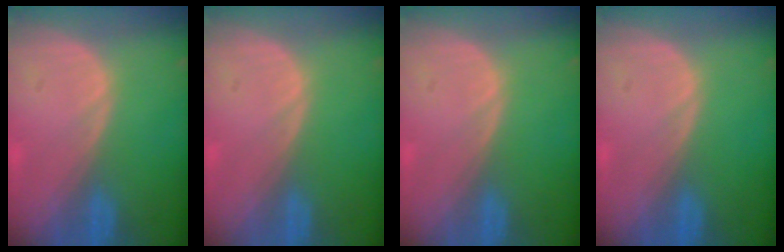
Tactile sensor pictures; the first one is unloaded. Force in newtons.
{"total": 0.0}
{"total": 0.0}
{"total": 0.0}